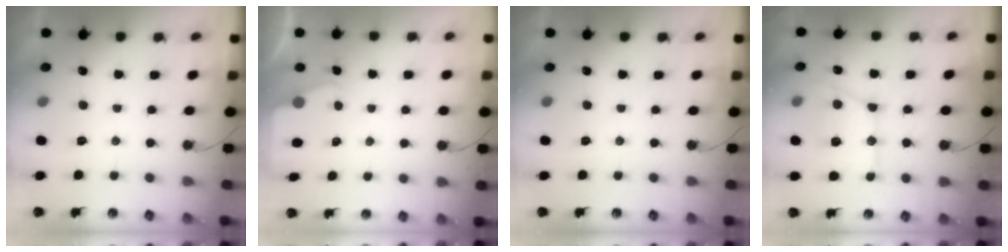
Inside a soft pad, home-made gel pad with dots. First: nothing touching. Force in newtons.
{"total": 2.1, "press": 2.1, "slide": 0.3}
{"total": 0.0}
{"total": 15.0, "press": 14.9, "slide": 1.6}